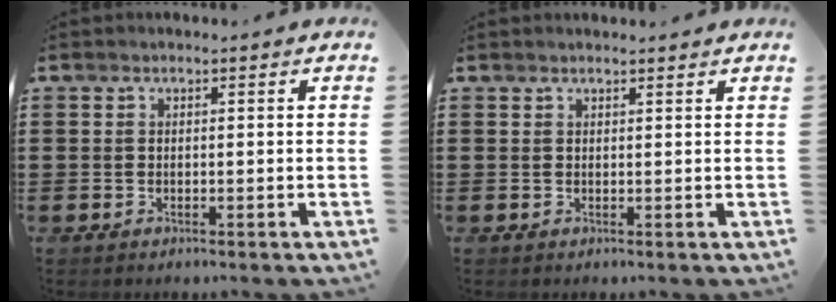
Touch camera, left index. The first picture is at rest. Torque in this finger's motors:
{"motor_torque": [0.62, -1.52, 0.22, 0.06]}